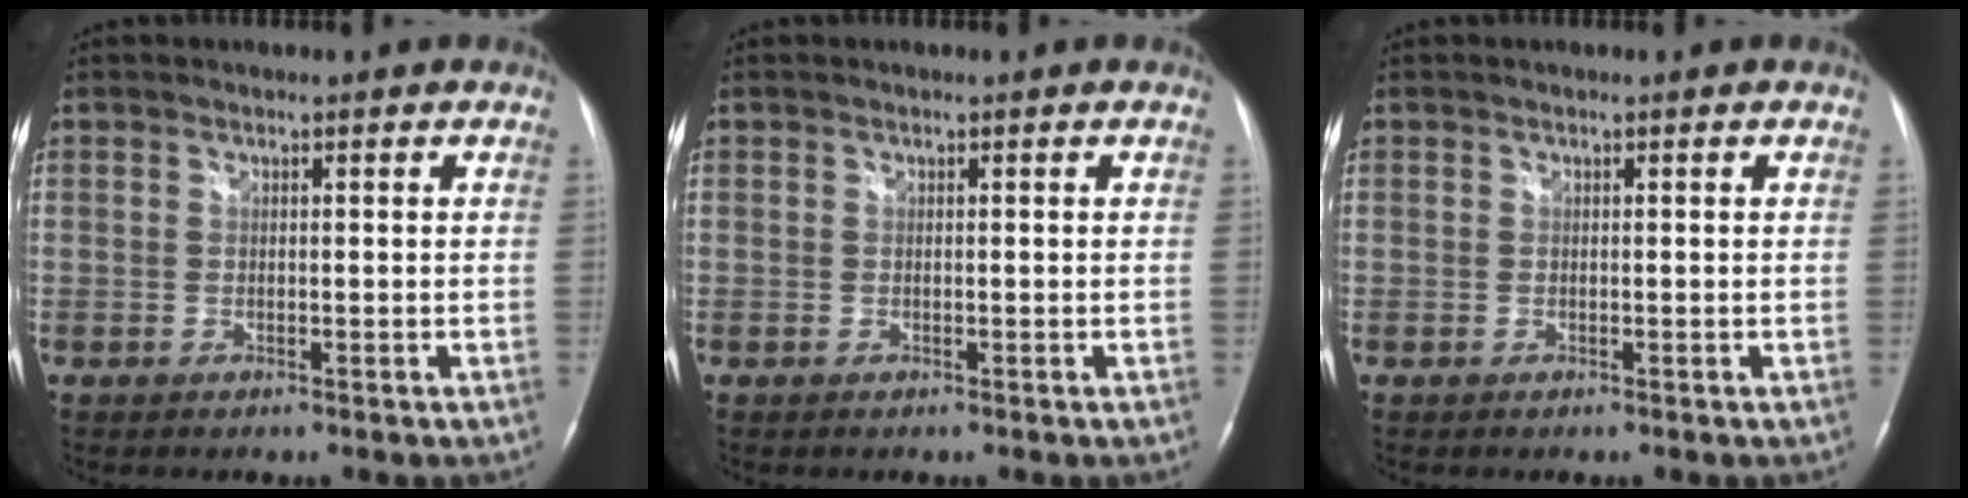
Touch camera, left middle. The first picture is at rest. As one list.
[{"total": 0.0}, {"total": 0.0}]